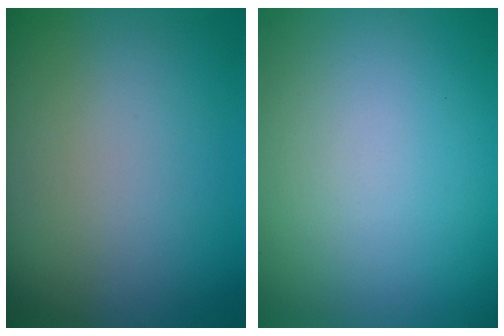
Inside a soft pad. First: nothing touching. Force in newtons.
{"total": 0.0}